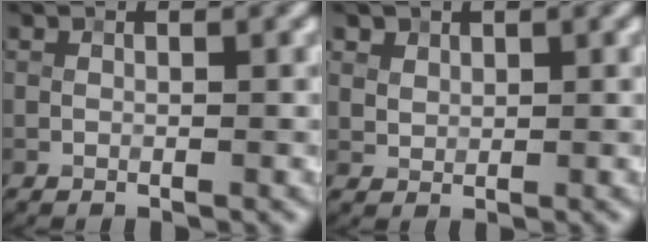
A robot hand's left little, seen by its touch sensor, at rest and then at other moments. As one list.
[{"total": 2.1, "force": [1.4, 1.5, 0.7], "torque": [-0.022, -0.010, 0.043]}]